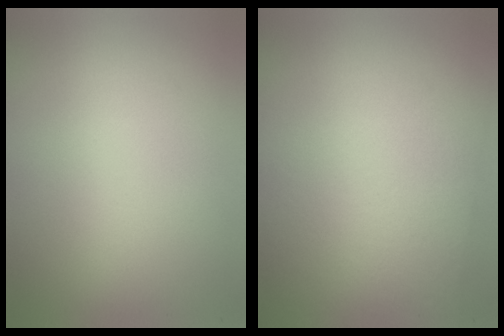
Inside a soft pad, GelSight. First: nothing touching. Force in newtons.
{"total": 2.9}